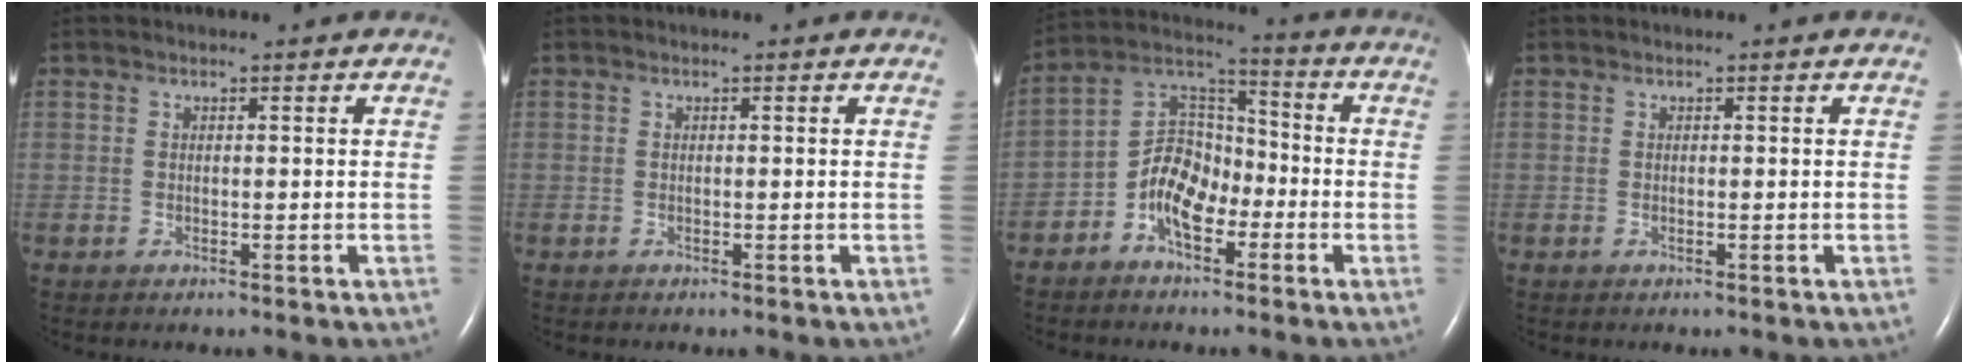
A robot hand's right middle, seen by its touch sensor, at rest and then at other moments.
{"total": 0.0}
{"total": 8.7, "force": [-3.8, 5.2, 5.9], "torque": [-0.120, 0.030, -0.073]}
{"total": 0.0}